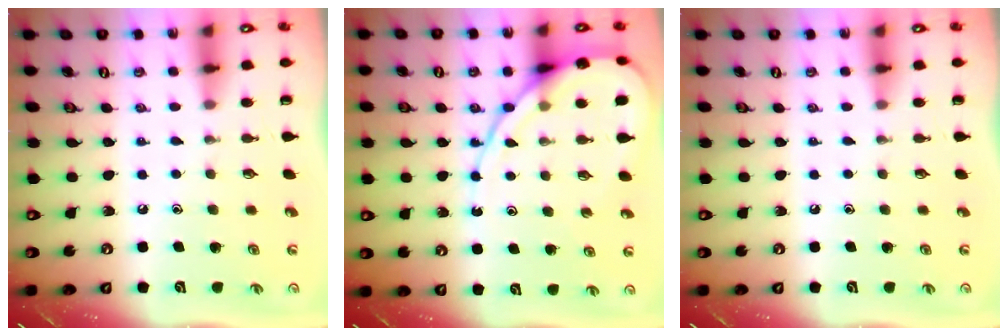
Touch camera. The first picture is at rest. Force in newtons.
{"total": 11.6, "press": 11.5, "slide": 1.2}
{"total": 0.0}